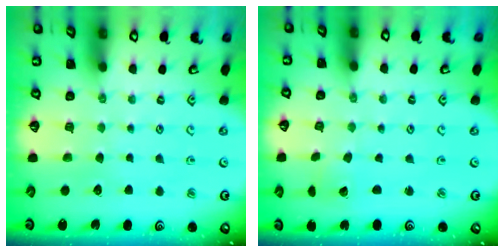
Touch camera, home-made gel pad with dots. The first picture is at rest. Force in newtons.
{"total": 2.3, "press": 2.3, "slide": 0.1}